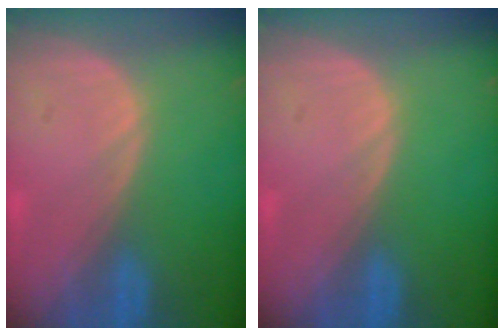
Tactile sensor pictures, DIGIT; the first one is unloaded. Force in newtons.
{"total": 0.0}